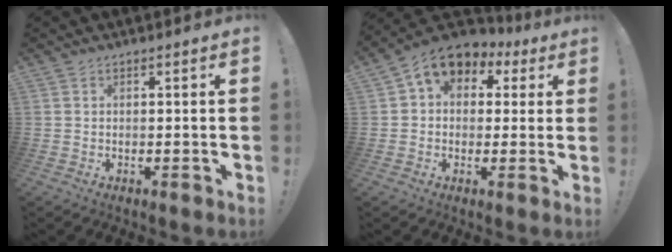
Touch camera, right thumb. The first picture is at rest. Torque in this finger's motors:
{"motor_torque": [0.61, 2.16, 1.29, 0.33, 0.08]}